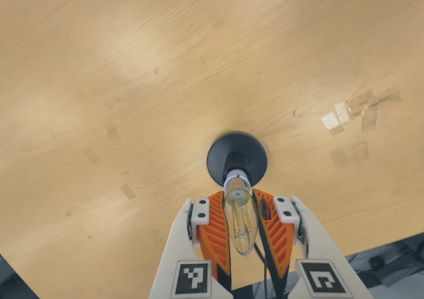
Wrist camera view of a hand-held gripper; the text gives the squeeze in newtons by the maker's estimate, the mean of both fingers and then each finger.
{"total": 18.6, "left": 17.5, "right": 19.6}